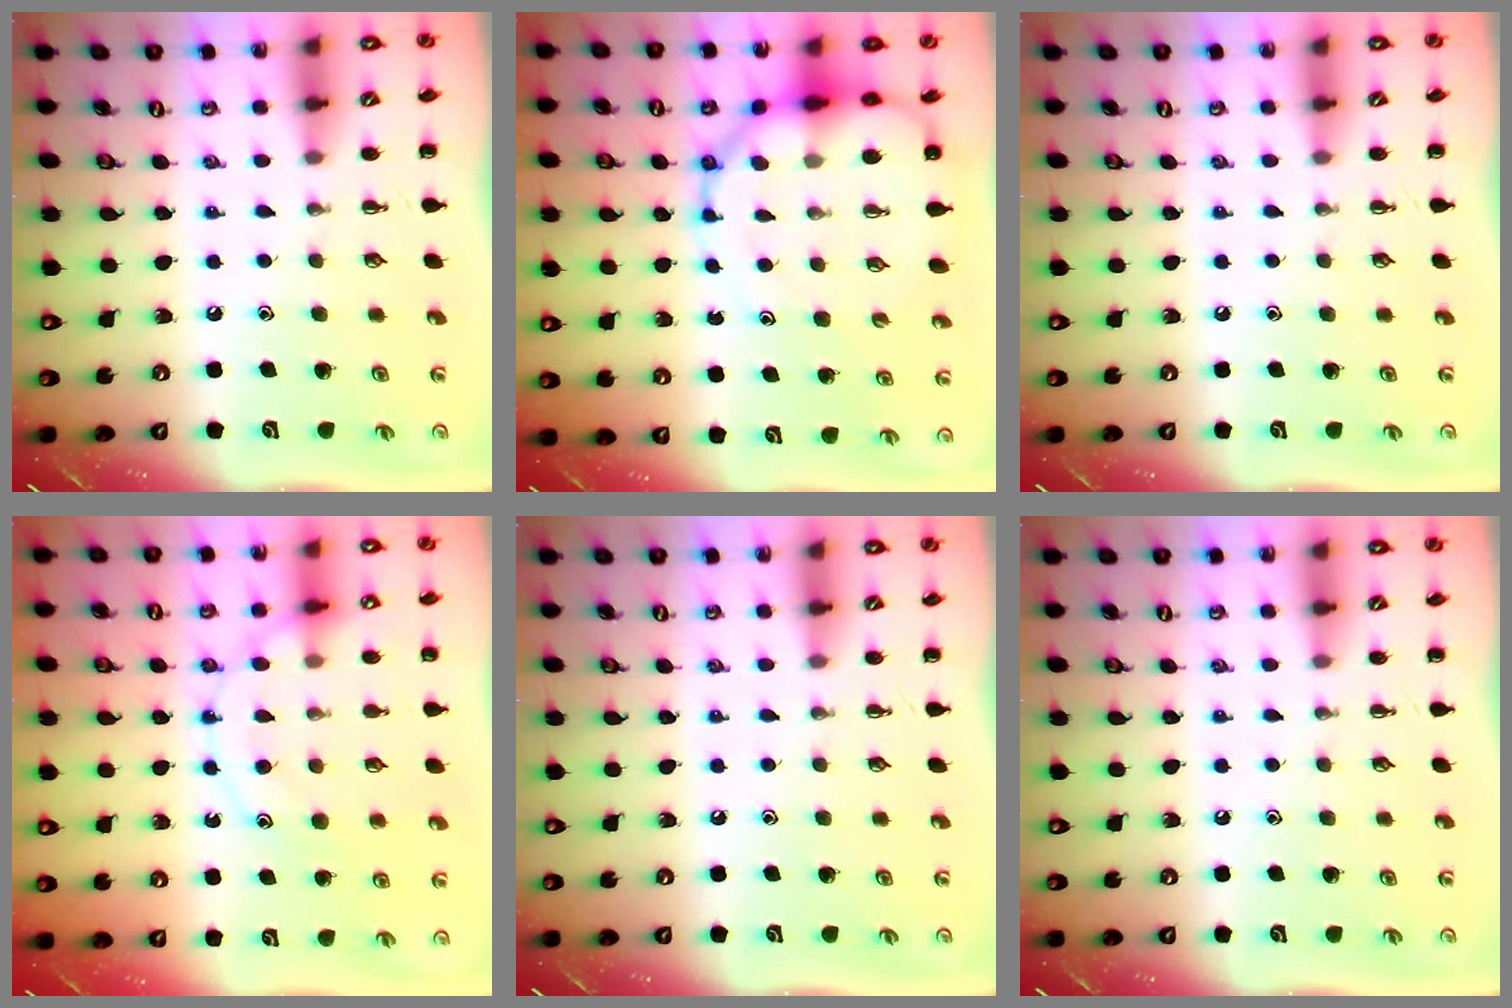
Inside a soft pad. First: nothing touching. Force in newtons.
{"total": 14.1, "press": 13.5, "slide": 4.1}
{"total": 0.0}
{"total": 13.0, "press": 12.9, "slide": 1.5}
{"total": 0.0}
{"total": 0.0}